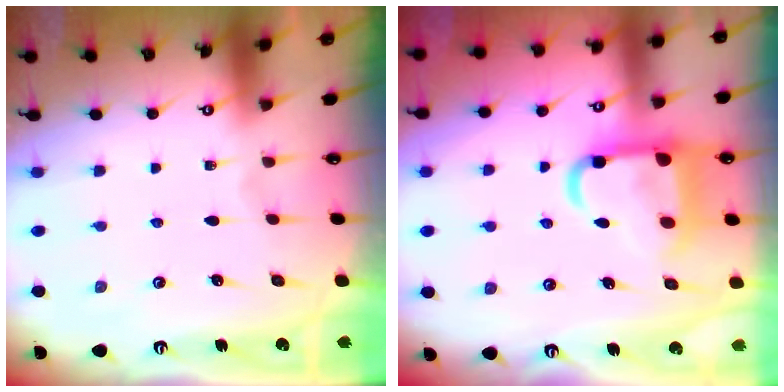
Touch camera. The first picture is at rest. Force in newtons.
{"total": 13.0, "press": 12.9, "slide": 1.6}